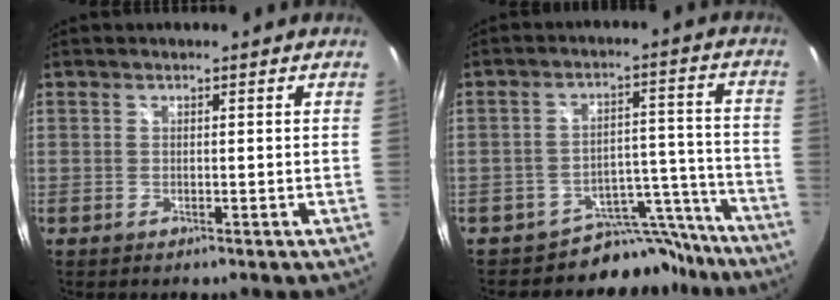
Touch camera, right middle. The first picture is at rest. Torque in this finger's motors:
{"motor_torque": [0.15, -0.16, 0.01, 0.00]}